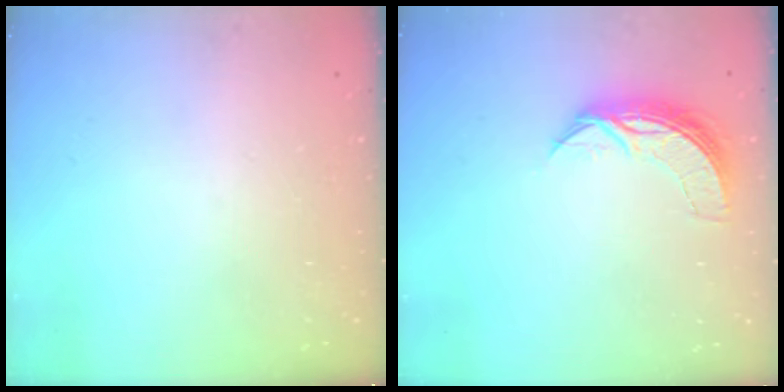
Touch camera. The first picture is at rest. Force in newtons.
{"total": 7.7, "press": 7.7, "slide": 0.0}